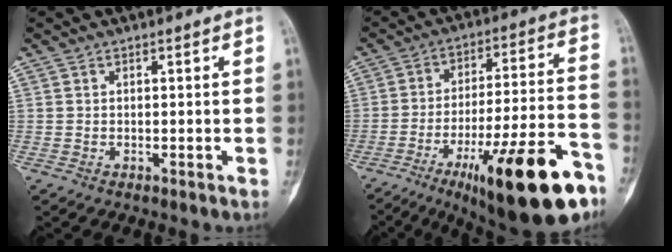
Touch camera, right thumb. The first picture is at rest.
{"total": 25.1, "force": [-13.7, 5.9, 20.2], "torque": [-0.260, 0.064, -0.204]}